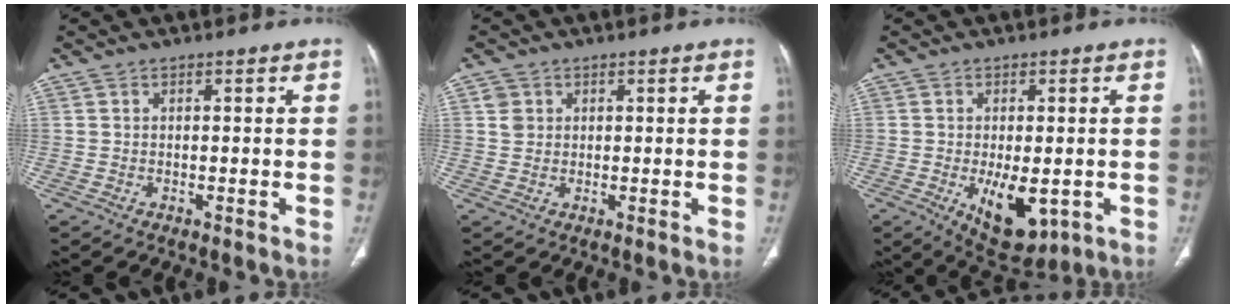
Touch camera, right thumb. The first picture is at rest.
{"total": 2.5, "force": [0.9, 2.2, 0.7], "torque": [-0.005, -0.003, 0.016]}
{"total": 10.1, "force": [-2.7, 5.1, 8.4], "torque": [-0.109, -0.013, -0.024]}